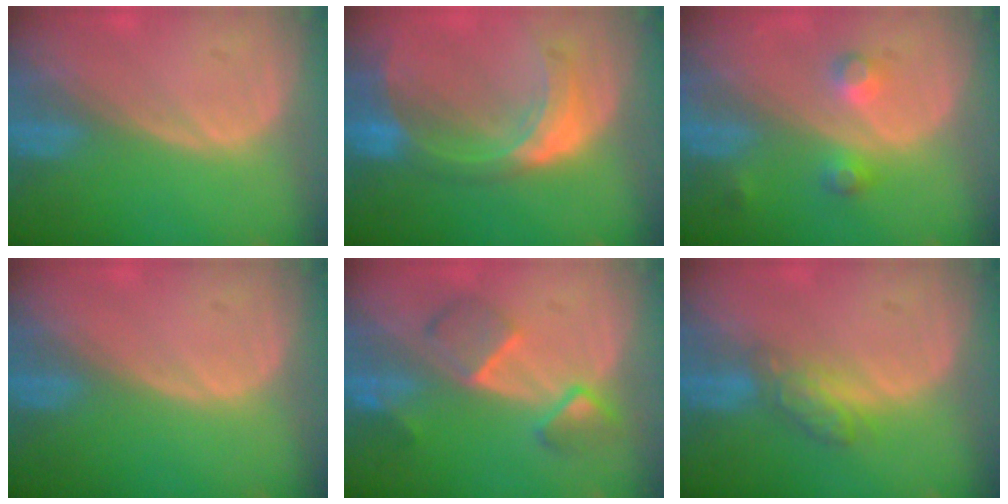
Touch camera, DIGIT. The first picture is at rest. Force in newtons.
{"total": 8.1, "press": 7.2, "slide": 3.8}
{"total": 3.6, "press": 3.5, "slide": 1.0}
{"total": 0.0}
{"total": 5.8, "press": 5.8, "slide": 0.2}
{"total": 4.2, "press": 4.1, "slide": 0.7}